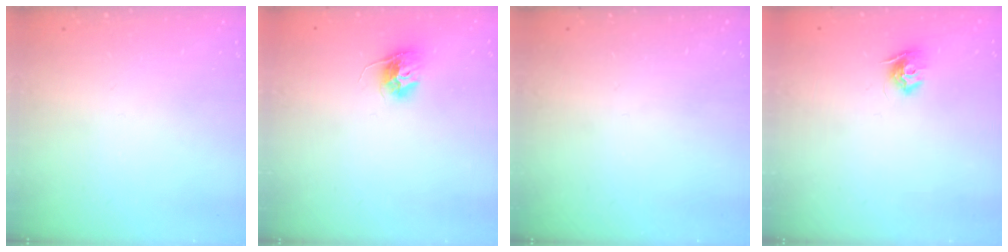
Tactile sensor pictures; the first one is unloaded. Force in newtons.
{"total": 10.3, "press": 10.3, "slide": 0.6}
{"total": 0.0}
{"total": 8.7, "press": 8.7, "slide": 0.1}